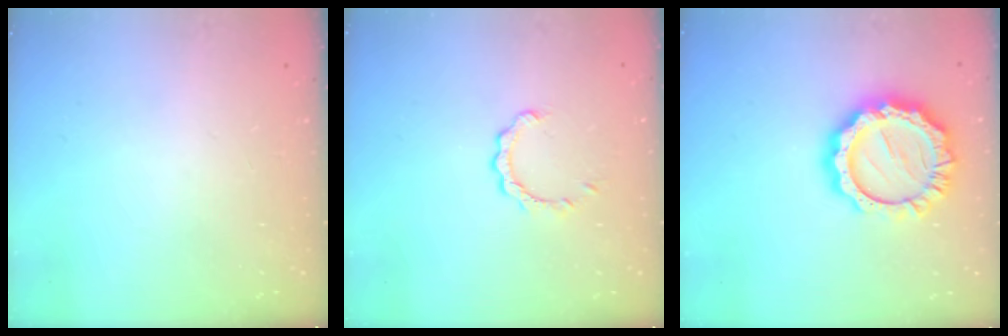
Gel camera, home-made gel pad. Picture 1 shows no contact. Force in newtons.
{"total": 2.5, "press": 2.5, "slide": 0.3}
{"total": 17.1, "press": 17.1, "slide": 1.2}